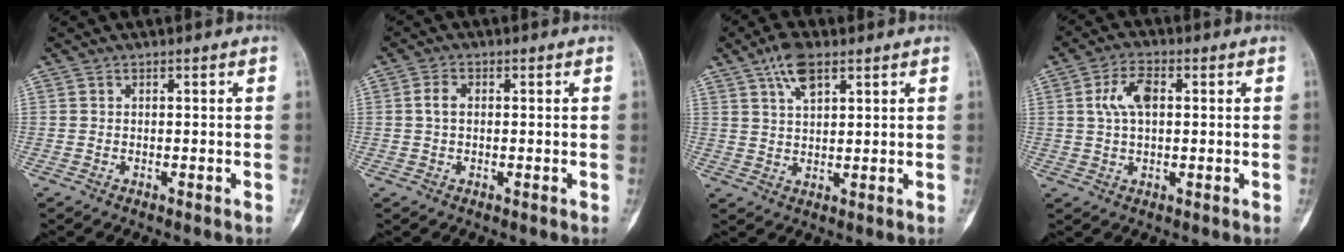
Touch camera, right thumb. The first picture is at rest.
{"total": 2.3, "force": [0.2, 1.5, 1.7], "torque": [-0.030, 0.005, 0.000]}
{"total": 6.2, "force": [3.6, 2.7, 4.3], "torque": [-0.071, -0.008, 0.064]}
{"total": 6.4, "force": [1.2, 3.5, 5.2], "torque": [-0.103, 0.009, 0.021]}